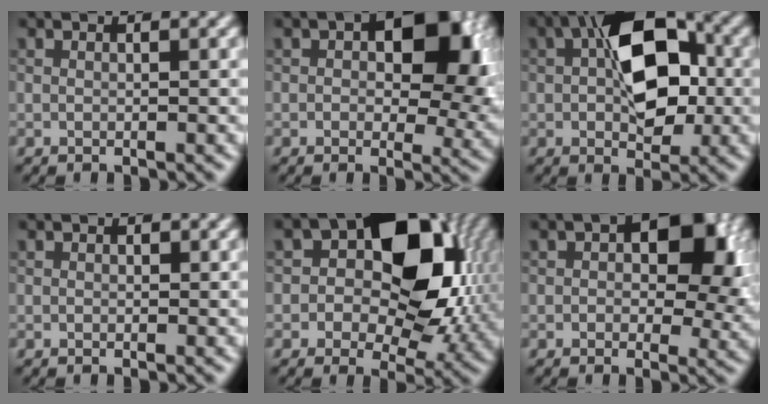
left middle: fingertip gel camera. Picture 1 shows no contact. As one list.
[{"total": 7.8, "force": [1.6, 4.3, 6.3], "torque": [-0.096, 0.011, 0.036]}, {"total": 8.3, "force": [0.9, 4.8, 6.8], "torque": [-0.116, 0.020, 0.021]}, {"total": 0.5, "force": [-0.3, -0.3, -0.3], "torque": [-0.003, 0.002, 0.009]}, {"total": 10.6, "force": [1.5, 7.2, 7.7], "torque": [-0.100, 0.008, 0.031]}, {"total": 7.1, "force": [1.3, 4.0, 5.8], "torque": [-0.087, 0.013, 0.031]}]